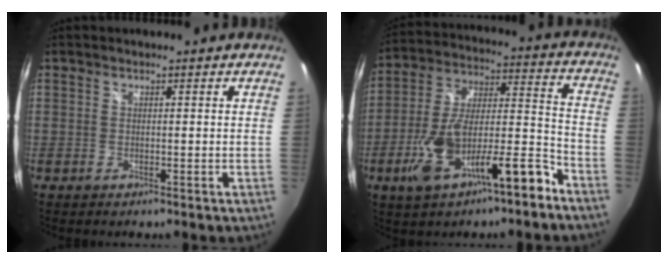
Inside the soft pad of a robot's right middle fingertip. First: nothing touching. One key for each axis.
{"total": 18.2, "fx": -10.6, "fy": 5.2, "fz": 13.9, "tx": -0.245, "ty": 0.000, "tz": -0.174}